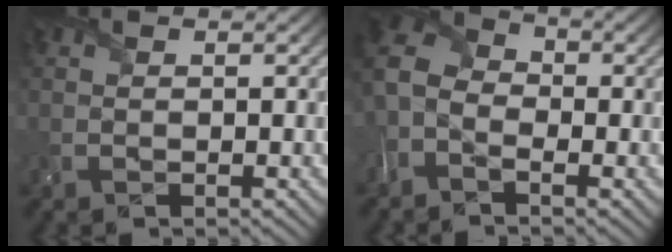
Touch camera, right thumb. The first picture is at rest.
{"total": 5.9, "force": [-2.7, 4.0, 3.5], "torque": [-0.092, -0.005, -0.074]}